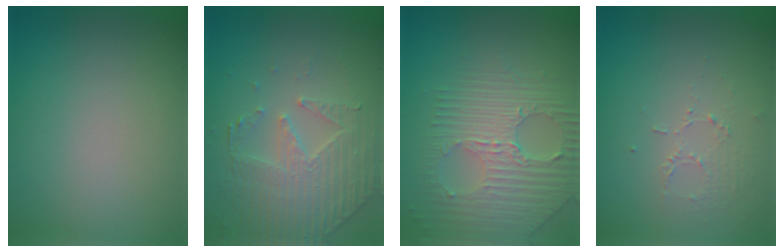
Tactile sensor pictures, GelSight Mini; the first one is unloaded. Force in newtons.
{"total": 4.9, "press": 3.7, "slide": 3.3}
{"total": 7.1, "press": 4.6, "slide": 5.4}
{"total": 1.3, "press": 0.6, "slide": 1.1}